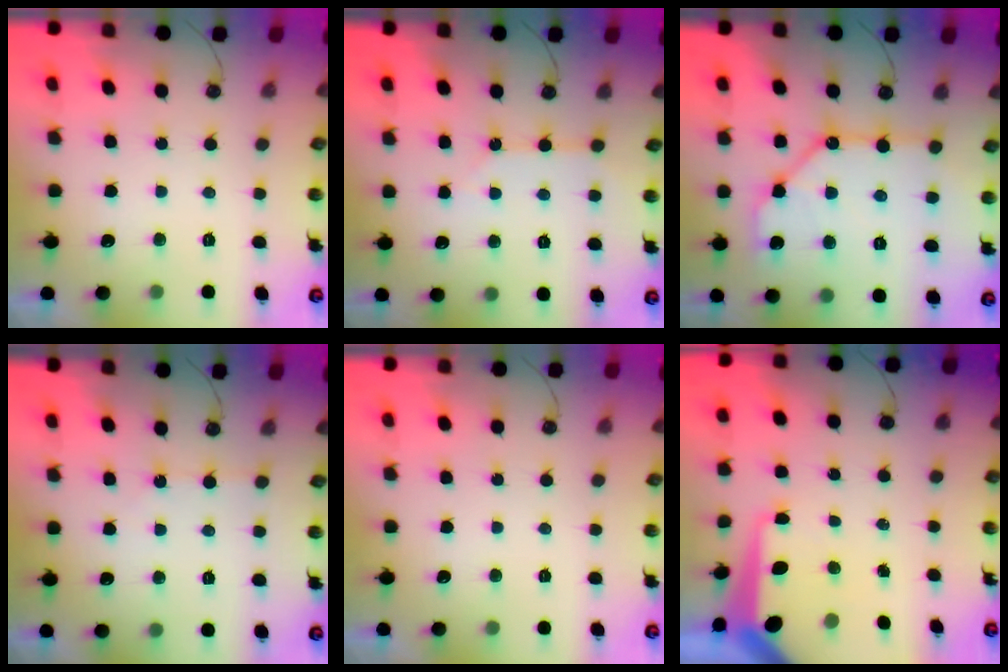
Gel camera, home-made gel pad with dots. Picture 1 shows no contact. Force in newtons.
{"total": 2.6, "press": 2.5, "slide": 0.3}
{"total": 14.0, "press": 13.9, "slide": 1.0}
{"total": 1.9, "press": 1.8, "slide": 0.4}
{"total": 0.0}
{"total": 13.1, "press": 13.1, "slide": 1.2}